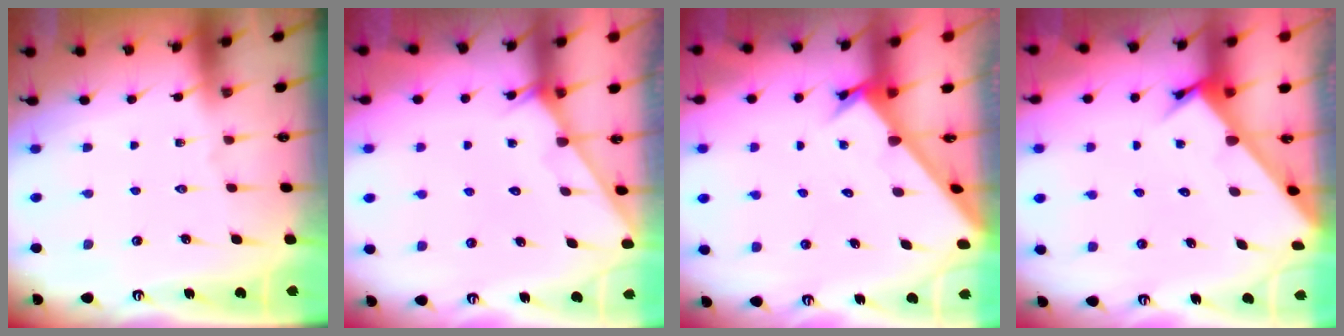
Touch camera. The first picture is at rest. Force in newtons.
{"total": 2.7, "press": 2.7, "slide": 0.2}
{"total": 2.6, "press": 2.6, "slide": 0.3}
{"total": 3.3, "press": 3.3, "slide": 0.2}